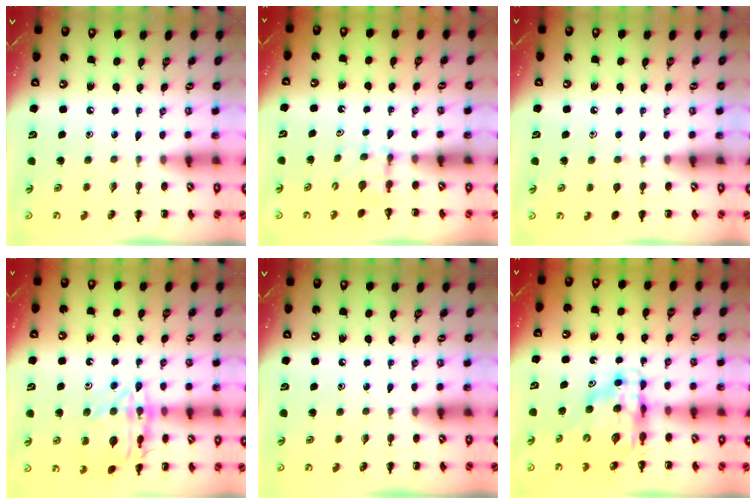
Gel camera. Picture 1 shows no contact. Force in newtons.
{"total": 4.5, "press": 4.3, "slide": 1.3}
{"total": 4.1, "press": 3.7, "slide": 1.6}
{"total": 16.1, "press": 16.1, "slide": 0.8}
{"total": 0.0}
{"total": 11.4, "press": 10.8, "slide": 3.7}